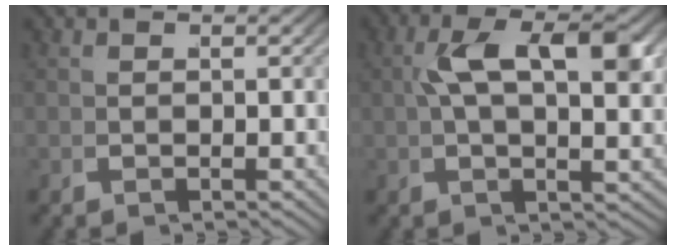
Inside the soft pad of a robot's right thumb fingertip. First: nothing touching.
{"total": 7.9, "force": [2.0, 2.6, 7.2], "torque": [-0.121, 0.003, 0.036]}